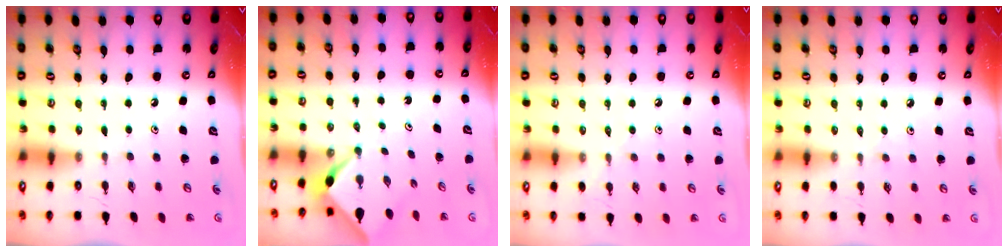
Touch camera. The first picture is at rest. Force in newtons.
{"total": 2.2, "press": 2.2, "slide": 0.2}
{"total": 4.4, "press": 4.3, "slide": 0.7}
{"total": 2.5, "press": 2.5, "slide": 0.5}